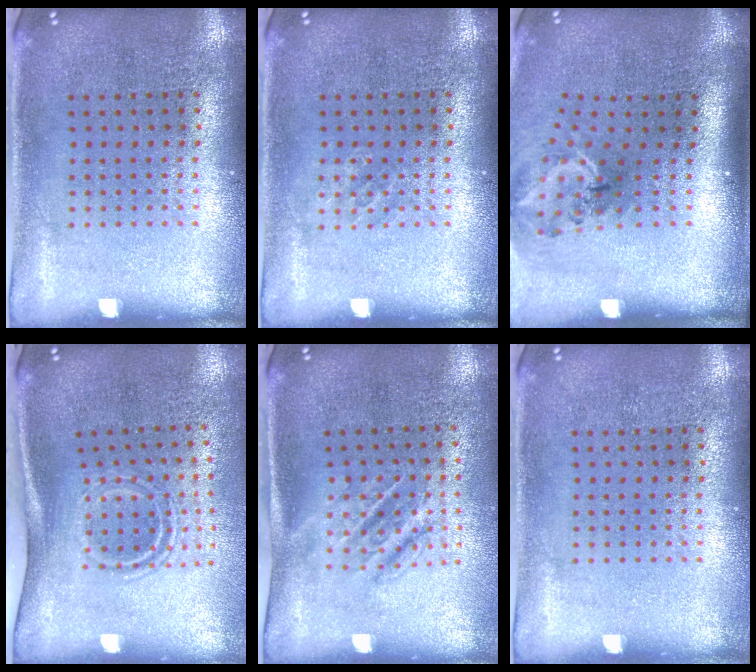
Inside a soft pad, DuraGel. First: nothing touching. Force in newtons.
{"total": 0.8, "press": 0.8, "slide": 0.2}
{"total": 1.7, "press": 1.2, "slide": 1.3}
{"total": 1.9, "press": 1.1, "slide": 1.5}
{"total": 1.7, "press": 1.3, "slide": 1.1}
{"total": 0.0}